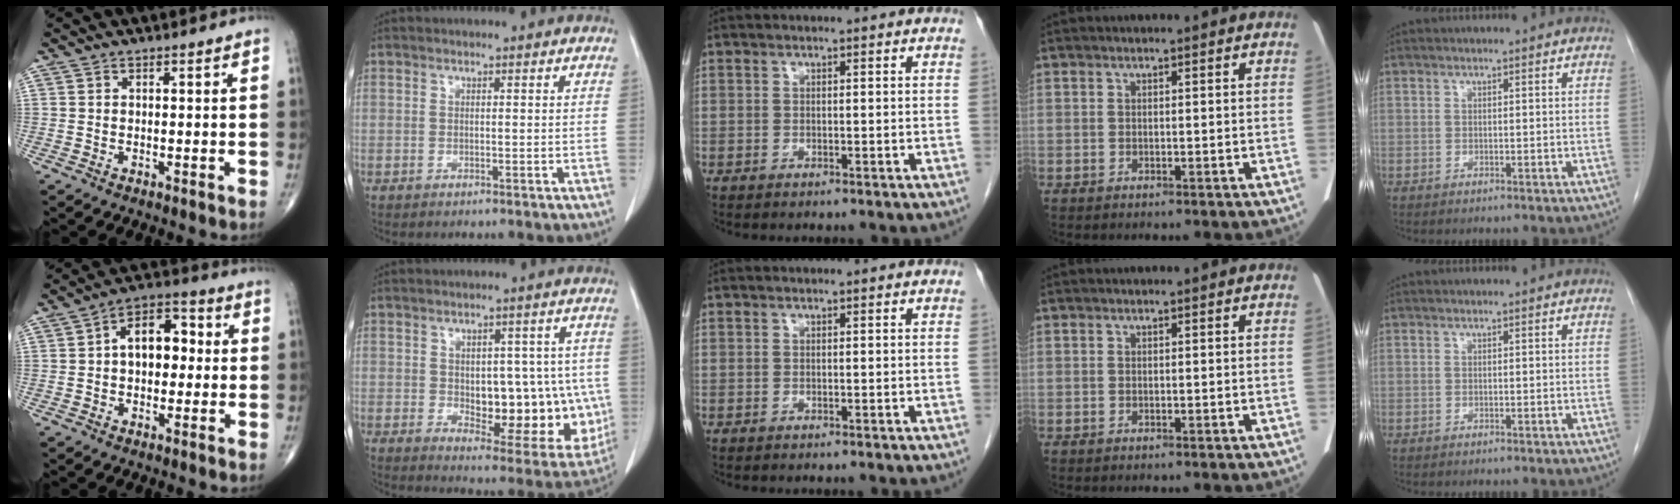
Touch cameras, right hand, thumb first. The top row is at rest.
{"thumb": {"total": 9.4, "force": [0.6, 6.0, 7.2], "torque": [-0.088, 0.025, -0.002]}, "index": {"total": 16.1, "force": [-1.4, 8.0, 13.9], "torque": [-0.176, 0.006, 0.007]}}